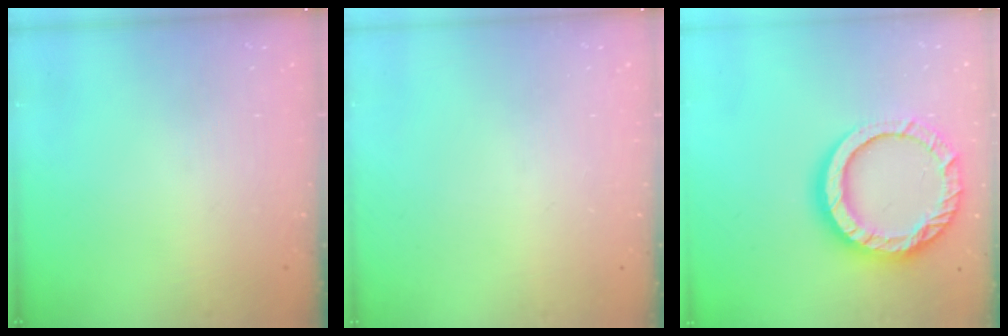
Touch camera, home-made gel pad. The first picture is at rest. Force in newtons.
{"total": 0.0}
{"total": 17.4, "press": 17.3, "slide": 1.8}